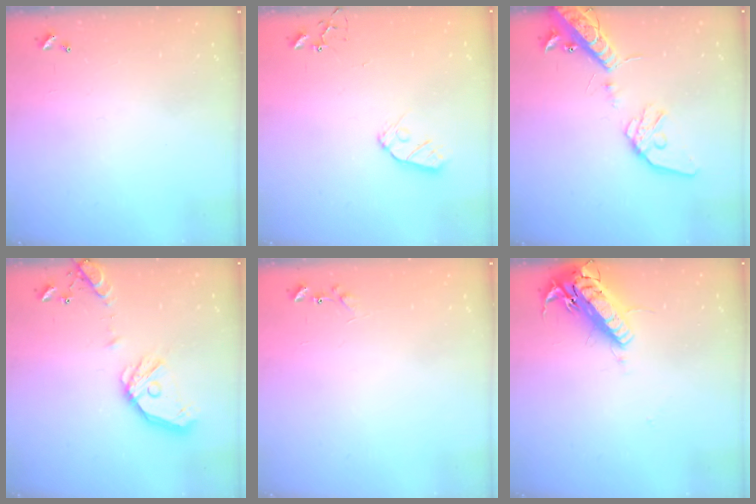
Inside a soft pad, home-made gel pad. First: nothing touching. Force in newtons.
{"total": 7.6, "press": 7.6, "slide": 0.5}
{"total": 18.9, "press": 18.6, "slide": 3.4}
{"total": 15.7, "press": 15.4, "slide": 2.5}
{"total": 7.1, "press": 7.0, "slide": 0.5}
{"total": 17.6, "press": 17.3, "slide": 3.4}